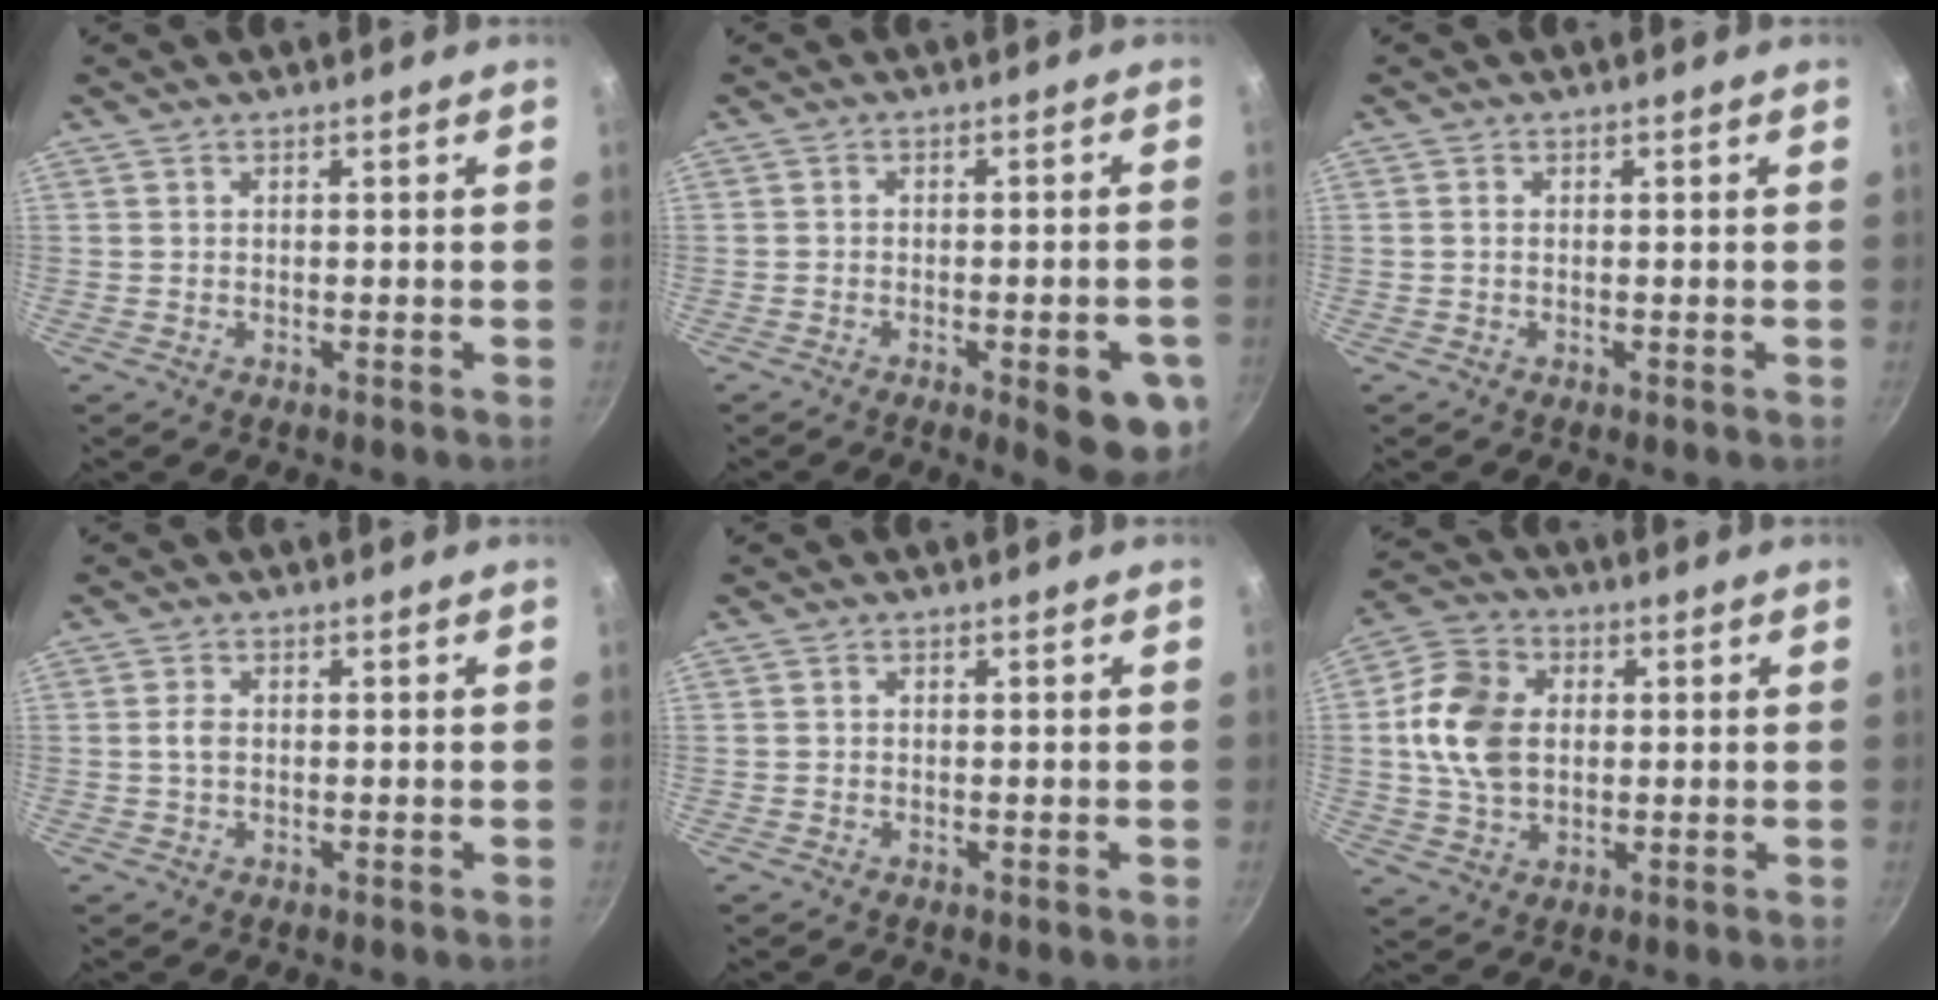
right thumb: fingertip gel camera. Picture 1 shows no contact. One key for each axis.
{"total": 10.0, "fx": -3.9, "fy": 2.9, "fz": 8.8, "tx": -0.083, "ty": 0.014, "tz": -0.045}
{"total": 0.6, "fx": 0.1, "fy": 0.4, "fz": 0.5, "tx": -0.010, "ty": 0.002, "tz": 0.000}
{"total": 2.0, "fx": -0.1, "fy": 1.3, "fz": 1.5, "tx": -0.031, "ty": 0.007, "tz": -0.003}
{"total": 0.0}
{"total": 12.7, "fx": 1.2, "fy": 9.1, "fz": 8.7, "tx": -0.145, "ty": 0.008, "tz": 0.011}